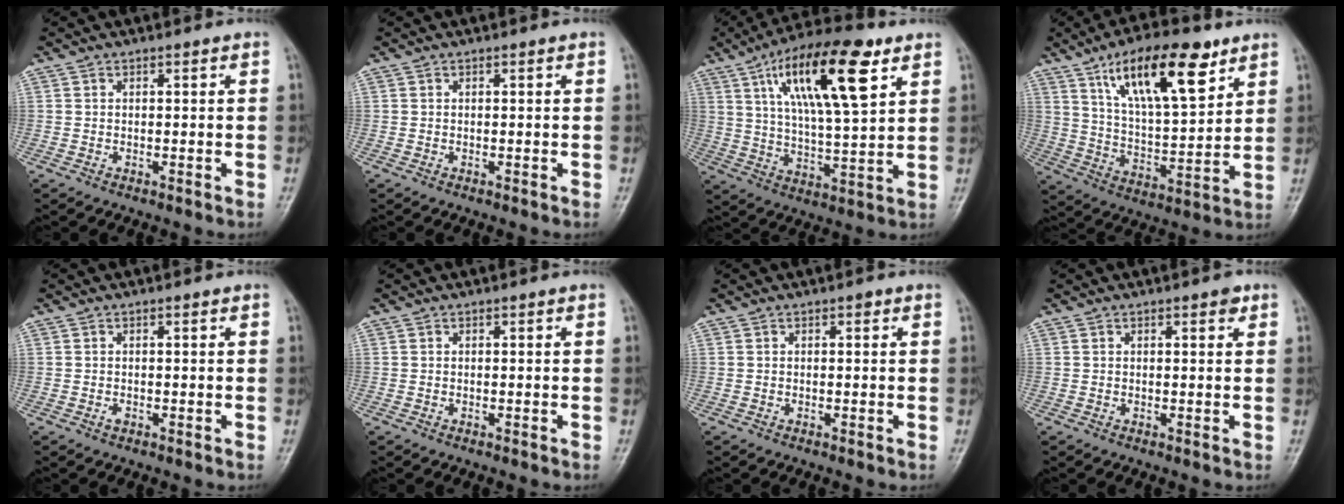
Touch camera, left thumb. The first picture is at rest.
{"total": 0.0}
{"total": 19.4, "force": [8.8, 6.0, 16.3], "torque": [-0.258, -0.020, 0.149]}
{"total": 18.4, "force": [10.2, 6.6, 13.9], "torque": [-0.200, -0.041, 0.178]}
{"total": 0.7, "force": [-0.1, 0.4, 0.5], "torque": [-0.005, -0.001, -0.002]}
{"total": 0.0}
{"total": 0.6, "force": [0.3, 0.3, 0.4], "torque": [-0.002, 0.001, 0.001]}
{"total": 1.5, "force": [0.9, 0.6, 1.1], "torque": [-0.010, -0.002, 0.009]}